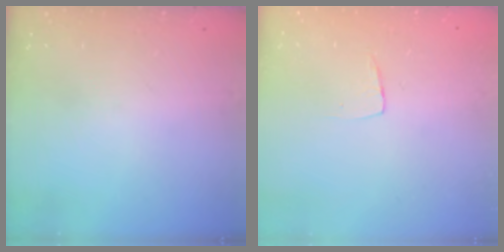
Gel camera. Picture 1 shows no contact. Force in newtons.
{"total": 3.8, "press": 3.7, "slide": 0.3}